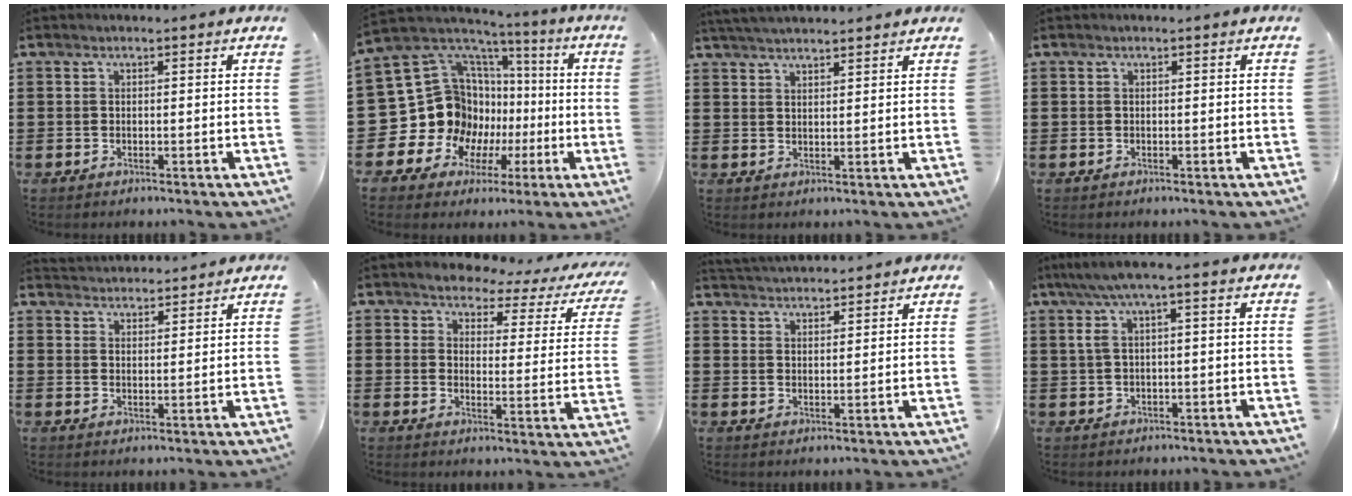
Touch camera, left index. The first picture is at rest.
{"total": 15.7, "force": [-1.3, 14.8, 5.3], "torque": [-0.152, -0.044, 0.010]}
{"total": 3.3, "force": [3.2, -0.2, 0.7], "torque": [-0.023, -0.004, 0.061]}
{"total": 0.0}
{"total": 3.0, "force": [3.0, 0.1, -0.4], "torque": [-0.002, -0.010, 0.057]}
{"total": 3.7, "force": [3.3, 1.3, 1.1], "torque": [-0.037, -0.022, 0.049]}
{"total": 3.0, "force": [3.0, -0.1, -0.1], "torque": [-0.008, -0.011, 0.056]}
{"total": 3.7, "force": [0.0, 0.6, 3.7], "torque": [-0.085, -0.004, -0.009]}